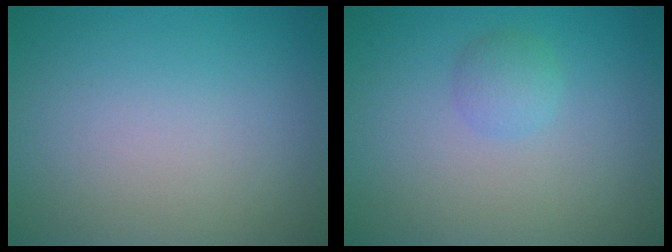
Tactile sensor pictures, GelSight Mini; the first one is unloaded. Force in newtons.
{"total": 1.5, "press": 1.5, "slide": 0.1}